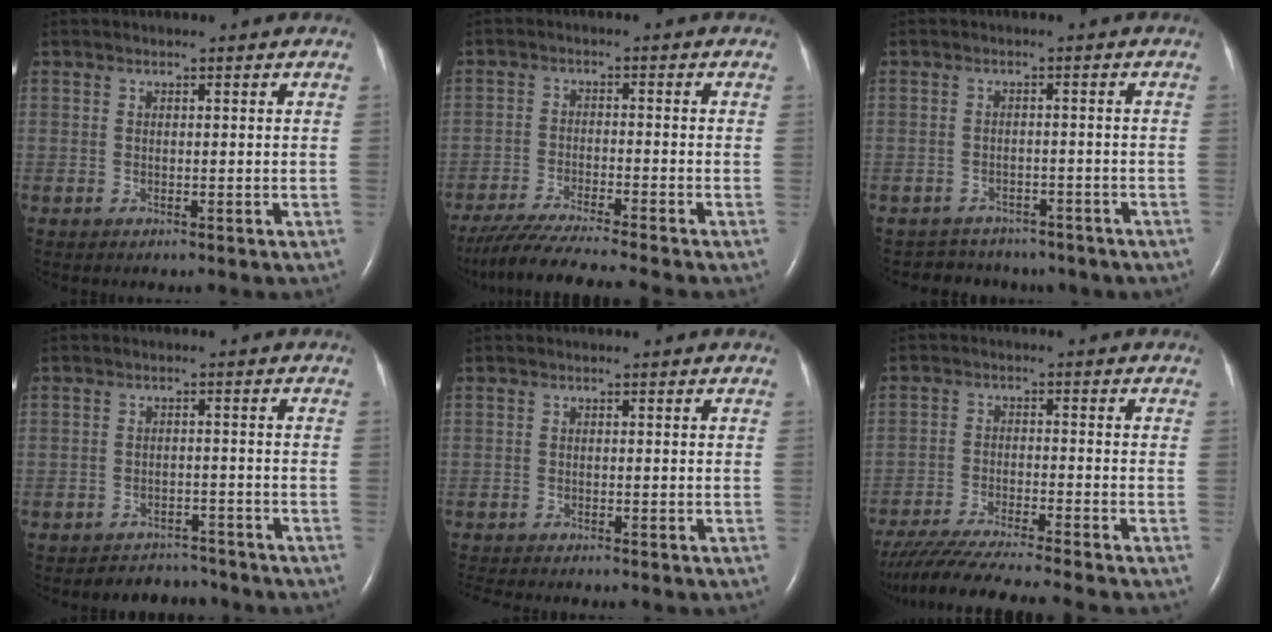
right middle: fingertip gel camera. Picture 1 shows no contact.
{"total": 11.0, "force": [-9.7, -1.6, 5.1], "torque": [-0.080, -0.031, -0.161]}
{"total": 7.9, "force": [-6.5, 4.2, 1.3], "torque": [-0.026, 0.015, -0.070]}
{"total": 4.6, "force": [-4.4, 1.4, -0.8], "torque": [0.012, 0.009, -0.065]}
{"total": 3.9, "force": [-3.5, 0.1, 1.6], "torque": [-0.024, -0.010, -0.054]}
{"total": 14.0, "force": [-12.4, -1.5, 6.4], "torque": [-0.103, -0.031, -0.204]}